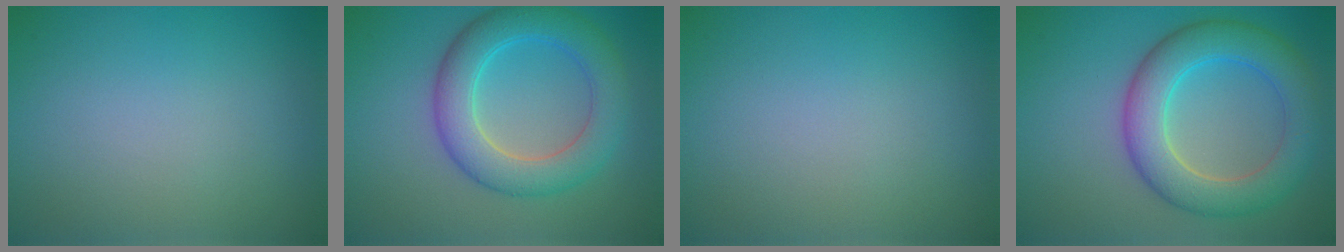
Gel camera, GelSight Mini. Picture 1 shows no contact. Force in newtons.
{"total": 6.0, "press": 6.0, "slide": 0.1}
{"total": 0.0}
{"total": 6.8, "press": 6.8, "slide": 0.4}